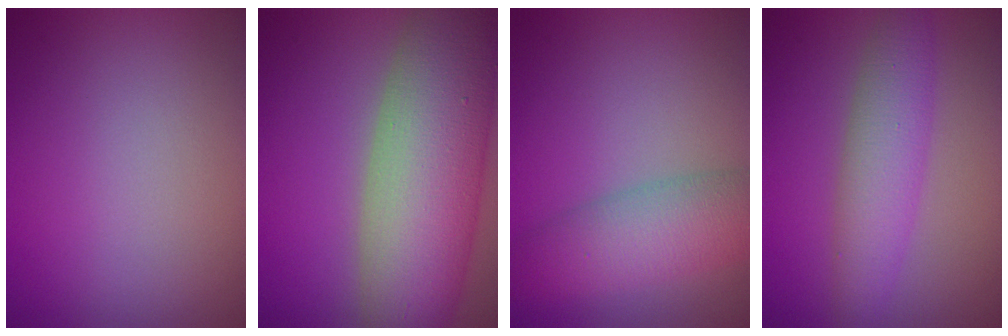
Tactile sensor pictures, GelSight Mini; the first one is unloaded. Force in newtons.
{"total": 11.8, "press": 11.8, "slide": 0.6}
{"total": 5.9, "press": 5.9, "slide": 0.1}
{"total": 4.2, "press": 4.2, "slide": 0.1}